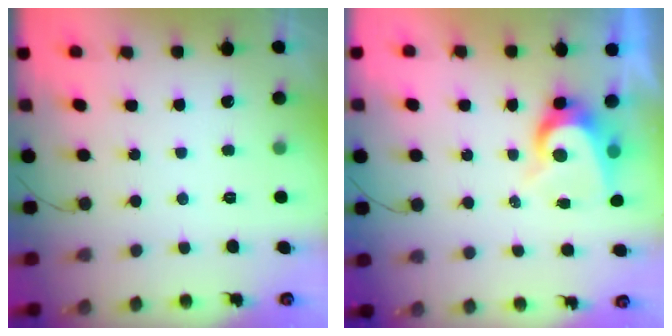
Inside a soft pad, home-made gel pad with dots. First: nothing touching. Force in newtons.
{"total": 7.0, "press": 7.0, "slide": 0.9}